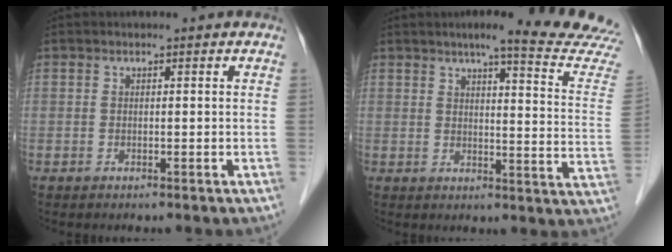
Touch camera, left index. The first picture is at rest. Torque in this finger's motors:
{"motor_torque": [1.03, -1.11, 0.26, 0.05]}